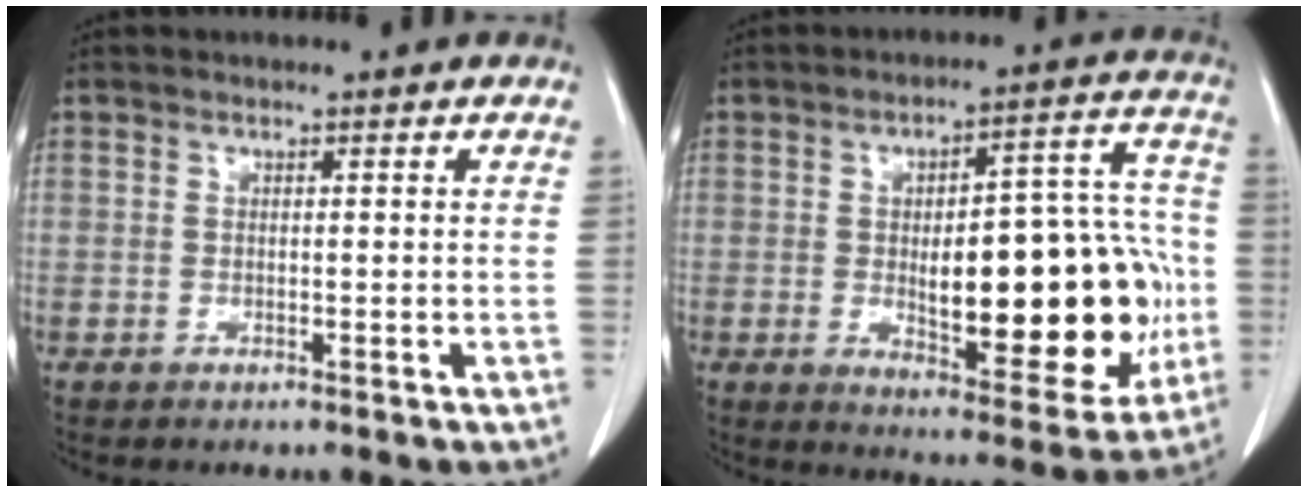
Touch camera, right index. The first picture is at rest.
{"total": 21.9, "force": [-2.6, 7.8, 20.3], "torque": [-0.246, 0.022, -0.016]}